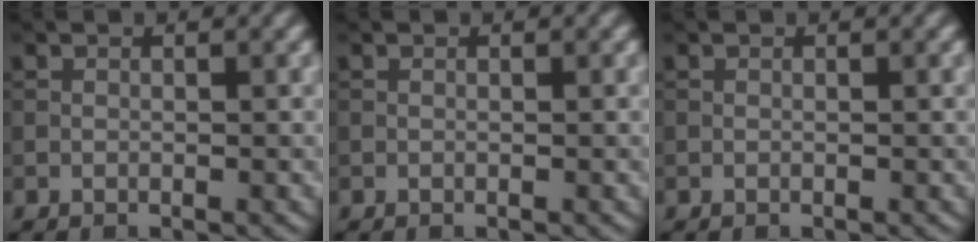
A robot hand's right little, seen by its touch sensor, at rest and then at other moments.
{"total": 0.0}
{"total": 0.0}